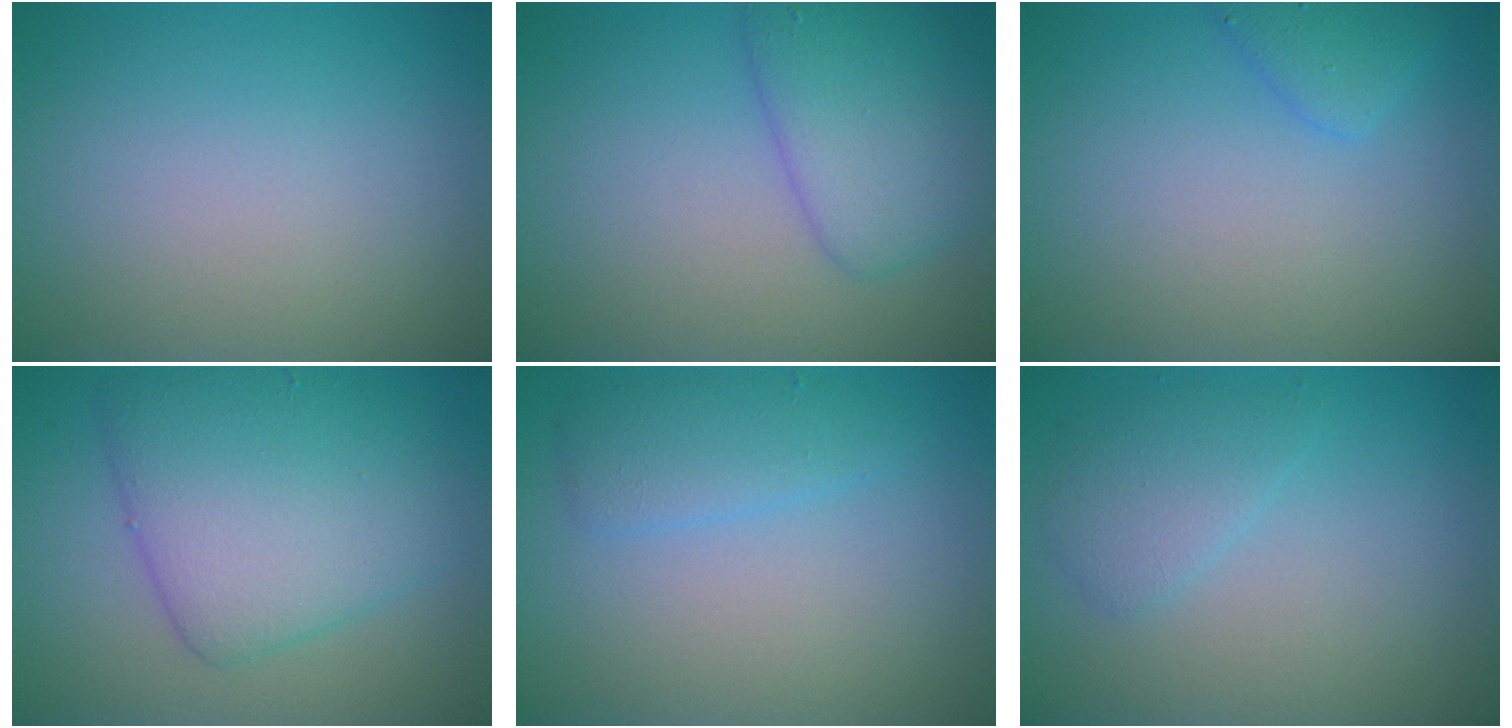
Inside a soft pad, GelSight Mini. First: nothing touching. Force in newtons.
{"total": 4.2, "press": 4.2, "slide": 0.2}
{"total": 1.7, "press": 1.7, "slide": 0.1}
{"total": 6.8, "press": 6.8, "slide": 0.2}
{"total": 2.3, "press": 2.3, "slide": 0.0}
{"total": 2.0, "press": 2.0, "slide": 0.1}